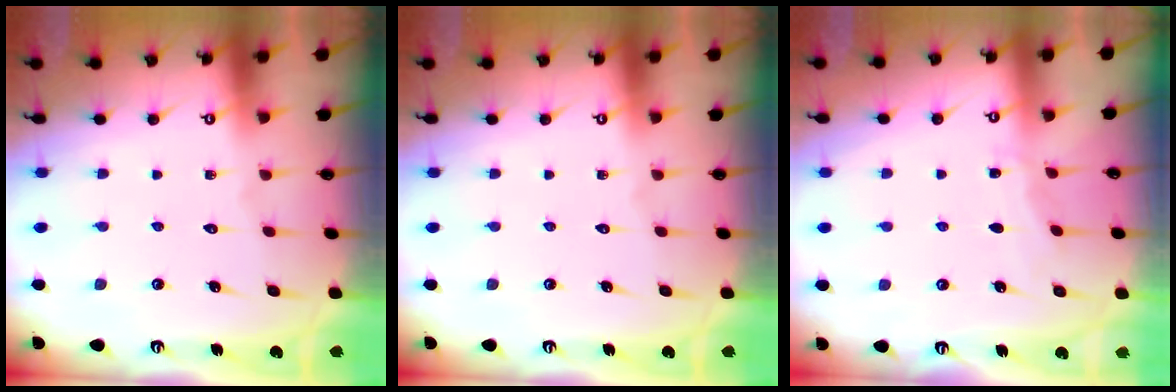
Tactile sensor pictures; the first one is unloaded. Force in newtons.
{"total": 0.0}
{"total": 4.0, "press": 4.0, "slide": 0.5}